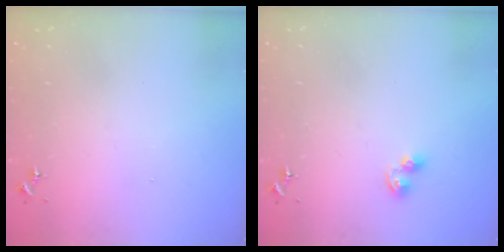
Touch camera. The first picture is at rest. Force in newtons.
{"total": 4.3, "press": 4.3, "slide": 0.4}